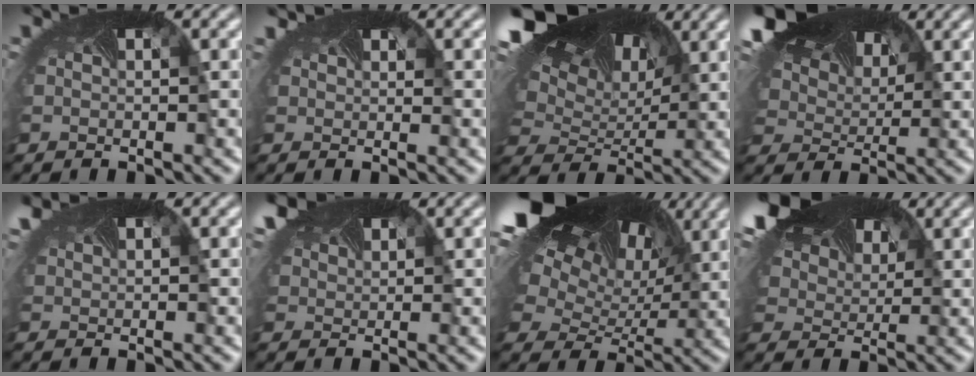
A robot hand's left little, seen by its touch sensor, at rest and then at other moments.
{"total": 1.2, "force": [1.0, -0.2, -0.7], "torque": [-0.008, -0.010, 0.012]}
{"total": 15.0, "force": [8.0, 8.8, 9.2], "torque": [-0.226, 0.042, 0.142]}
{"total": 13.4, "force": [7.3, 7.6, 8.3], "torque": [-0.205, 0.034, 0.133]}
{"total": 2.0, "force": [1.6, 0.7, 1.0], "torque": [-0.045, -0.003, 0.035]}
{"total": 3.6, "force": [2.9, 1.8, 1.1], "torque": [-0.056, -0.004, 0.058]}
{"total": 17.3, "force": [7.2, 11.4, 10.7], "torque": [-0.261, 0.033, 0.130]}
{"total": 13.7, "force": [7.6, 8.2, 7.9], "torque": [-0.206, 0.032, 0.132]}